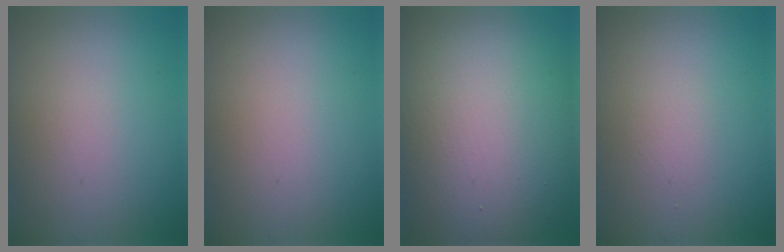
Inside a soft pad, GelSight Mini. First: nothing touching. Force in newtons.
{"total": 0.0}
{"total": 15.5, "press": 15.5, "slide": 0.9}
{"total": 0.8, "press": 0.8, "slide": 0.1}